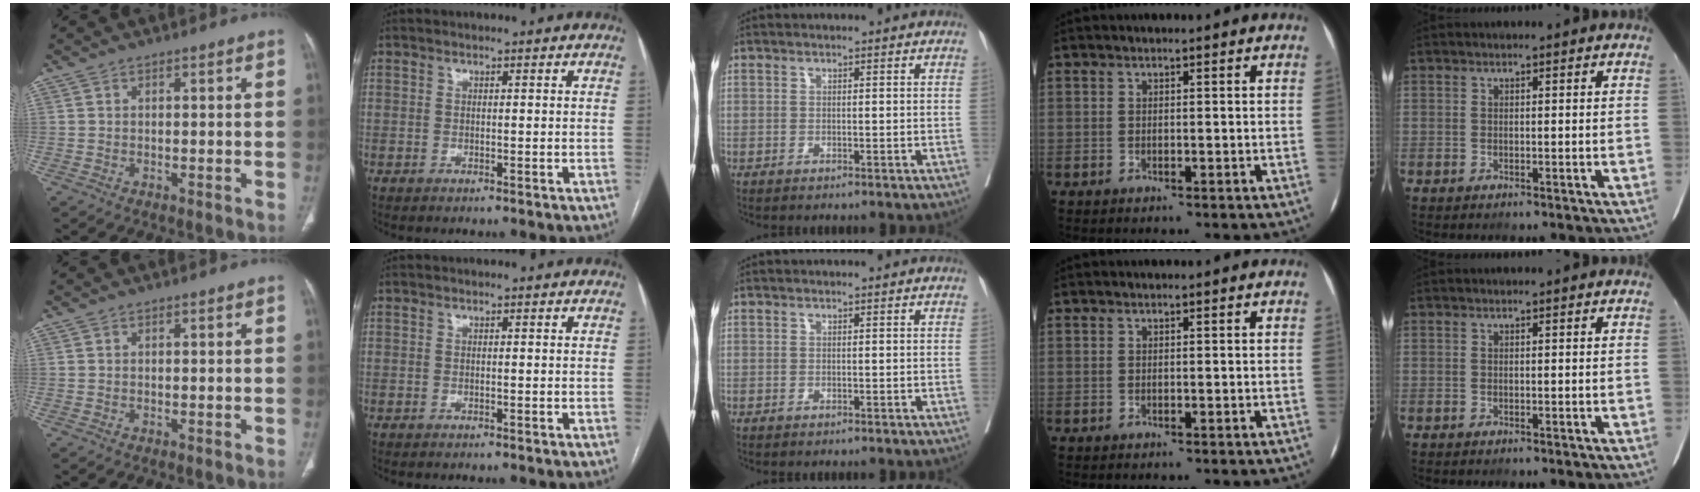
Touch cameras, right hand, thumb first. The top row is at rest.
{}